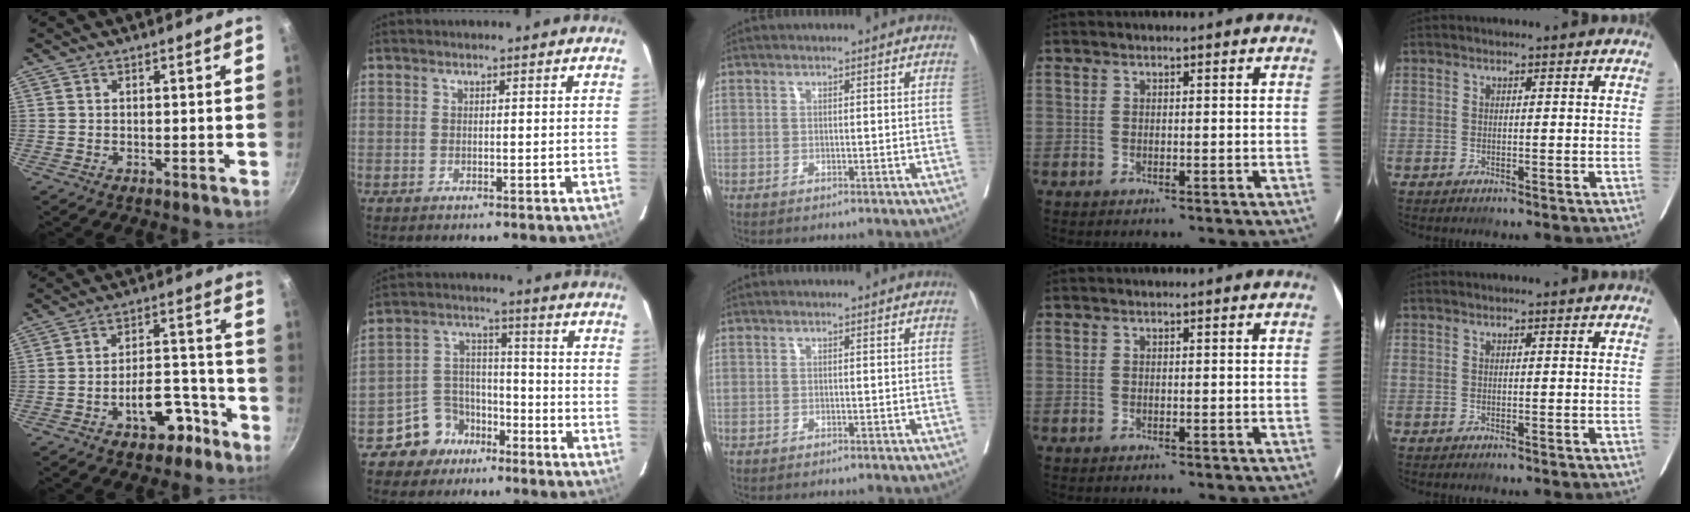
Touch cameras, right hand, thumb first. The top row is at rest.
{"thumb": {"total": 9.9, "force": [-5.5, 5.4, 6.2], "torque": [-0.076, 0.061, -0.081]}, "index": {"total": 7.9, "force": [-5.1, 5.9, 1.4], "torque": [-0.028, 0.021, -0.084]}}